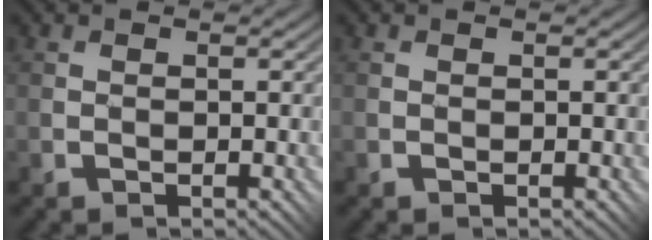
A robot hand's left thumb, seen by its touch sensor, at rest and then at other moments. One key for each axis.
{"total": 0.0}